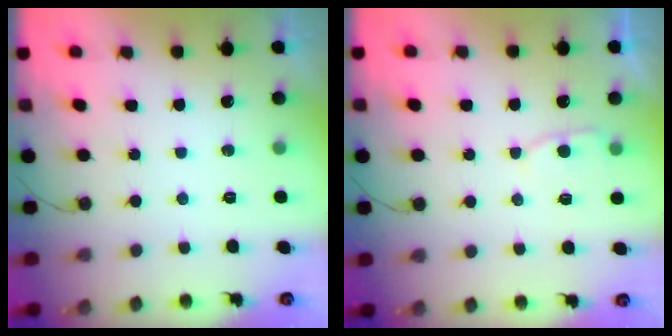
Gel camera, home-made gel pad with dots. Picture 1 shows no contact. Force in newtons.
{"total": 3.9, "press": 3.9, "slide": 0.4}